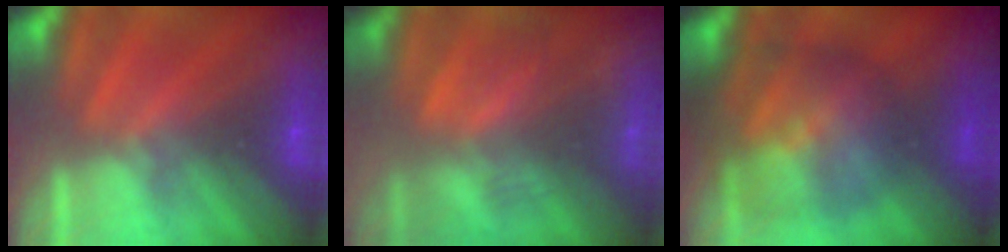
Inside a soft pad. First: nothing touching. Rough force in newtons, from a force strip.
{"total": 4.1}
{"total": 7.5}